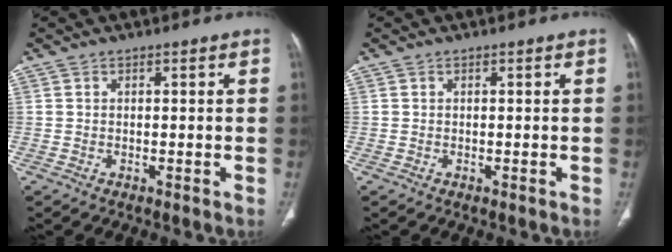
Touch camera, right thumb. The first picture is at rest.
{"total": 0.0}